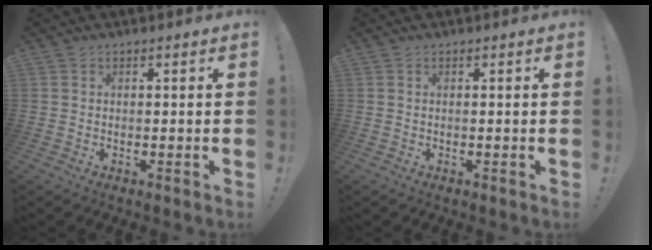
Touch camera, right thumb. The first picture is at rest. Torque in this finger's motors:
{"motor_torque": [-0.06, -0.06, 0.06, 0.02, 0.02]}